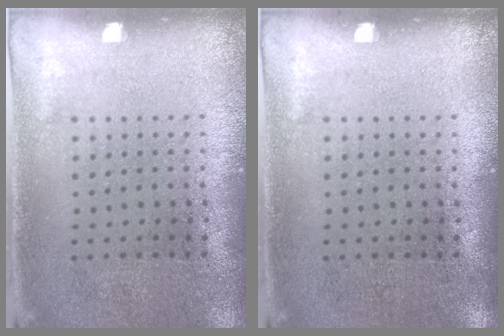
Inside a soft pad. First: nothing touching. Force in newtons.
{"total": 0.0}